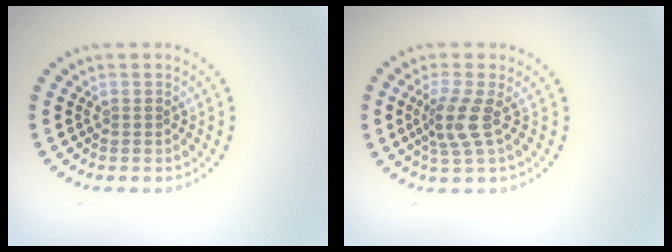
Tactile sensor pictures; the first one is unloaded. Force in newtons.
{"total": 2.9, "press": 2.2, "slide": 1.8}